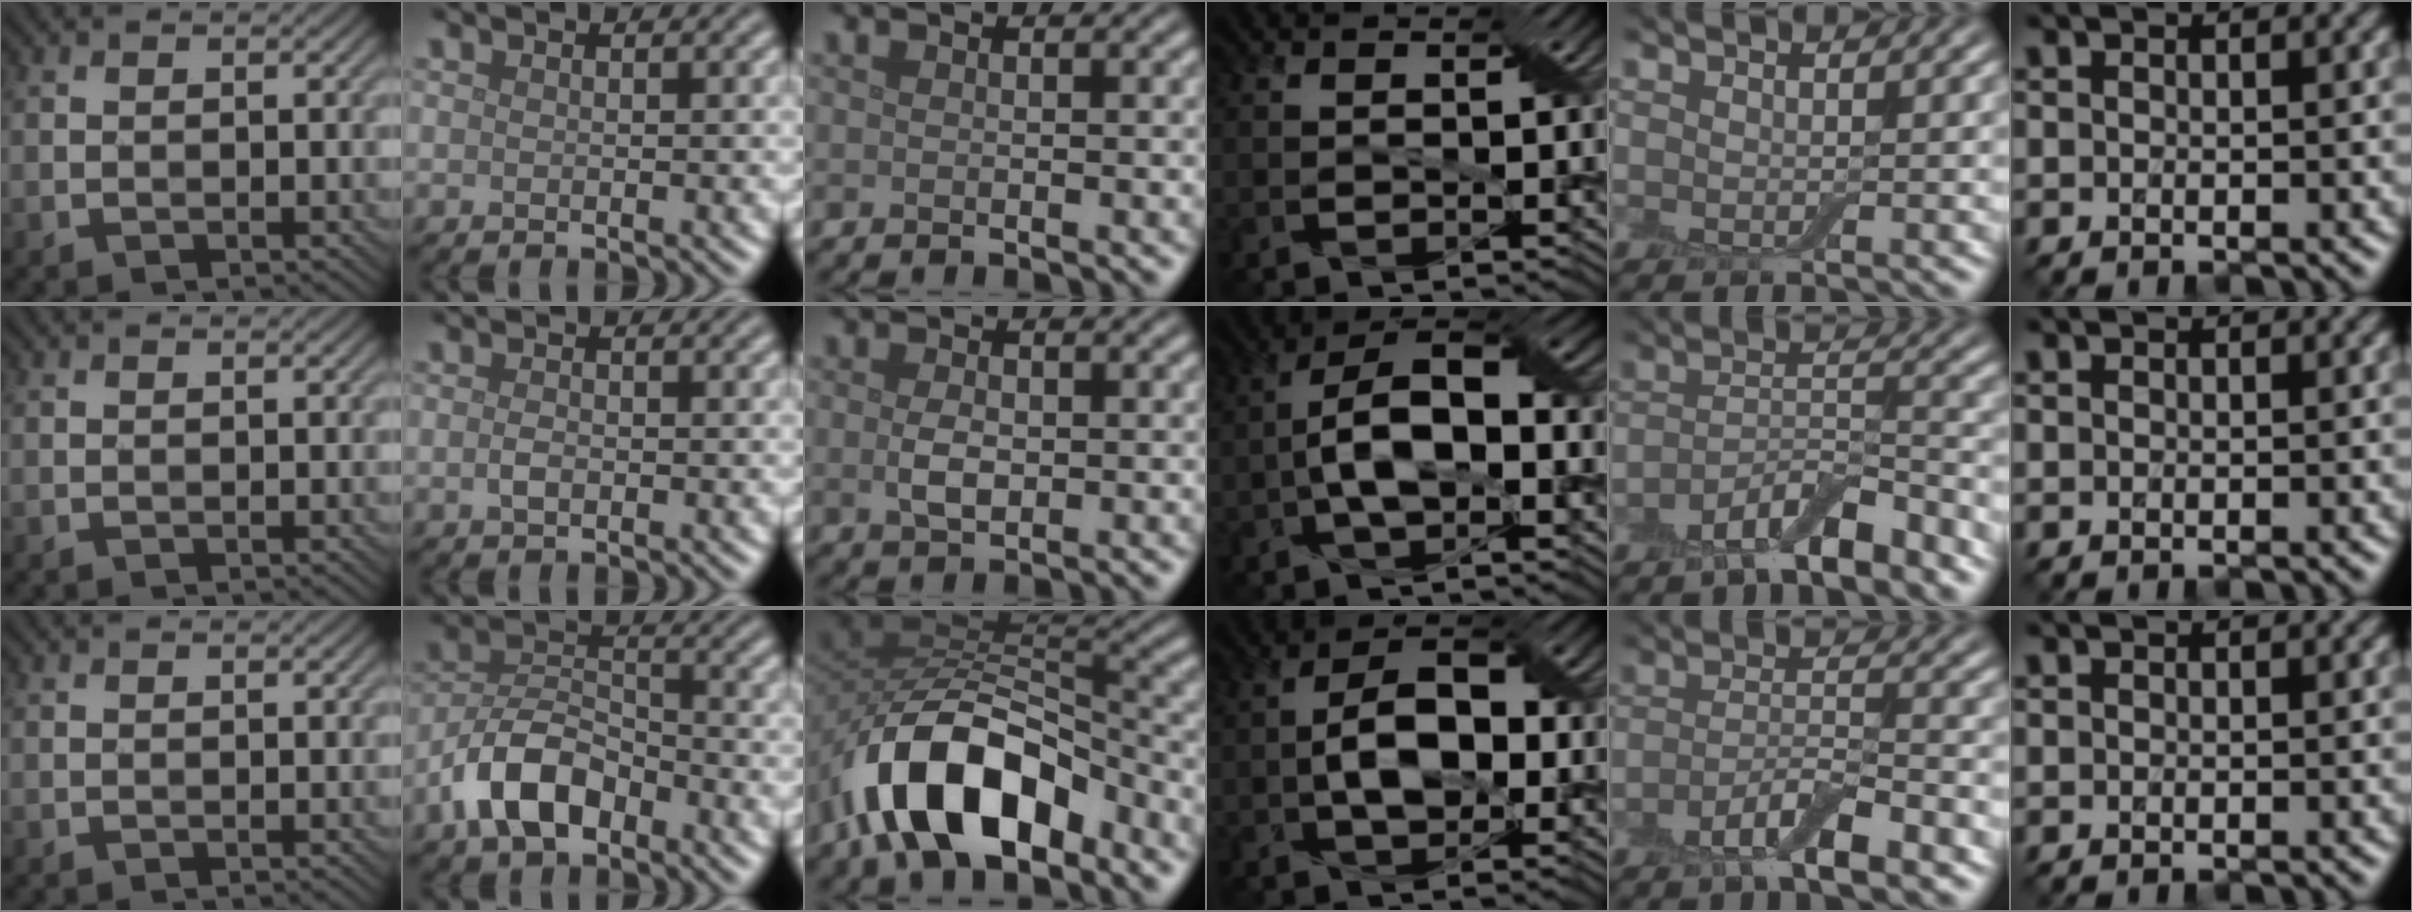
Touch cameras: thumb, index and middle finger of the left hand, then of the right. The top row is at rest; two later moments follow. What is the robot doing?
{"motion": "fold", "object": "apron"}